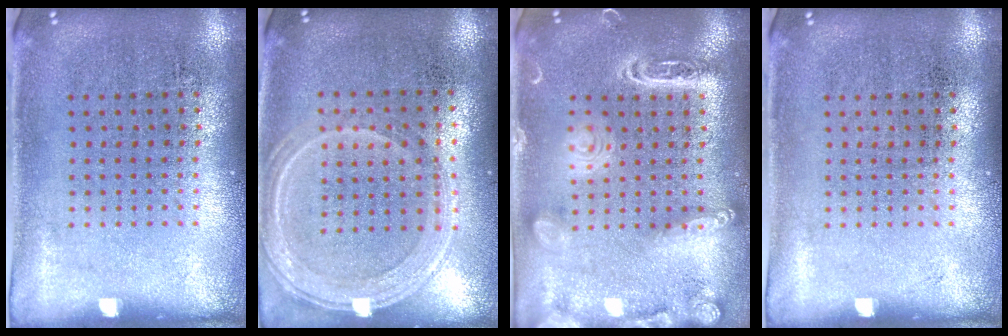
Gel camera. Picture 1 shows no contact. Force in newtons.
{"total": 1.3, "press": 1.2, "slide": 0.3}
{"total": 2.1, "press": 2.1, "slide": 0.1}
{"total": 0.0}